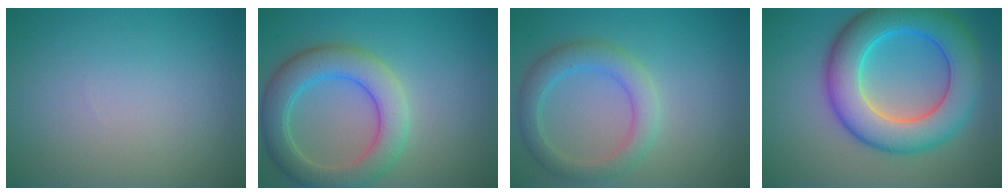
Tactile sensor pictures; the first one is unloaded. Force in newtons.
{"total": 6.0, "press": 6.0, "slide": 0.3}
{"total": 3.8, "press": 3.8, "slide": 0.1}
{"total": 9.6, "press": 9.6, "slide": 0.2}